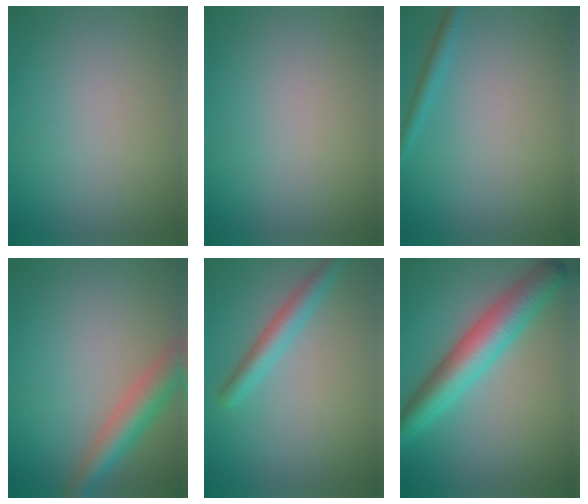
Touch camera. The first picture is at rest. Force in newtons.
{"total": 0.0}
{"total": 1.5, "press": 1.5, "slide": 0.1}
{"total": 4.7, "press": 4.7, "slide": 0.2}
{"total": 2.8, "press": 2.8, "slide": 0.2}
{"total": 6.7, "press": 6.7, "slide": 0.0}